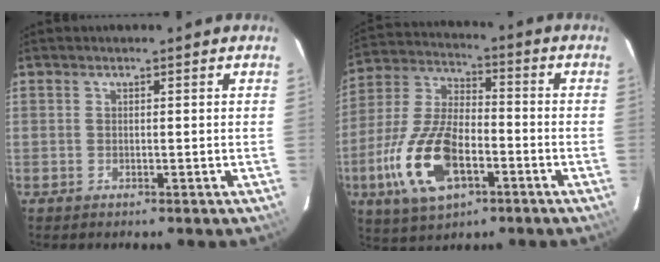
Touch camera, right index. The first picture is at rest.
{"total": 17.1, "force": [-6.5, 8.3, 13.5], "torque": [-0.298, -0.006, -0.117]}